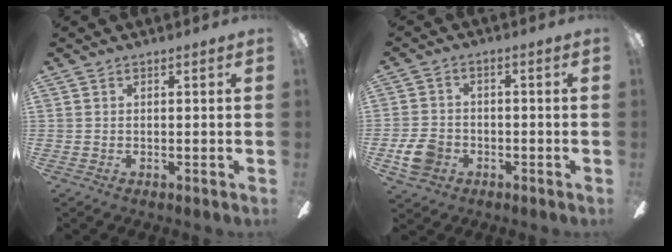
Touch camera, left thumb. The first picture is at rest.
{"total": 7.1, "force": [-2.7, 5.4, 3.7], "torque": [-0.083, 0.011, -0.051]}